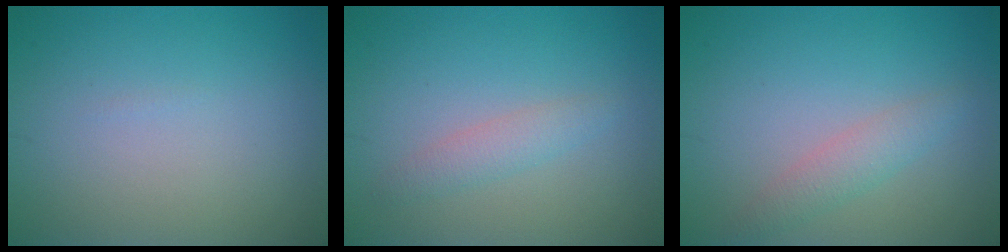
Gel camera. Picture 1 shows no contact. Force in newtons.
{"total": 1.7, "press": 1.7, "slide": 0.1}
{"total": 2.0, "press": 2.0, "slide": 0.1}